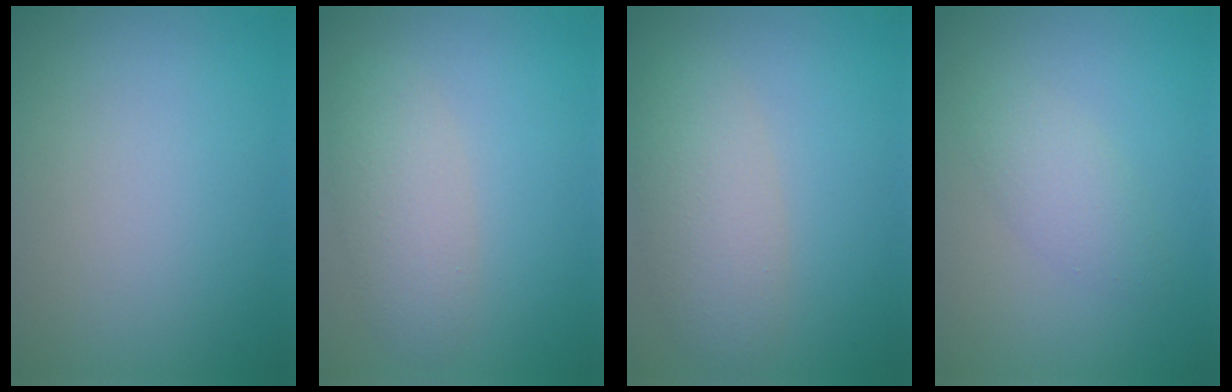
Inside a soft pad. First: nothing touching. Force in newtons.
{"total": 3.2, "press": 3.2, "slide": 0.2}
{"total": 4.2, "press": 4.2, "slide": 0.3}
{"total": 2.1, "press": 2.1, "slide": 0.0}